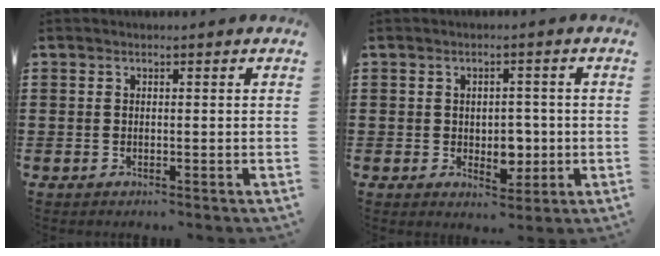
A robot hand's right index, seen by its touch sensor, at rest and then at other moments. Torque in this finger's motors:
{"motor_torque": [0.61, 0.57, 0.41, 0.11]}